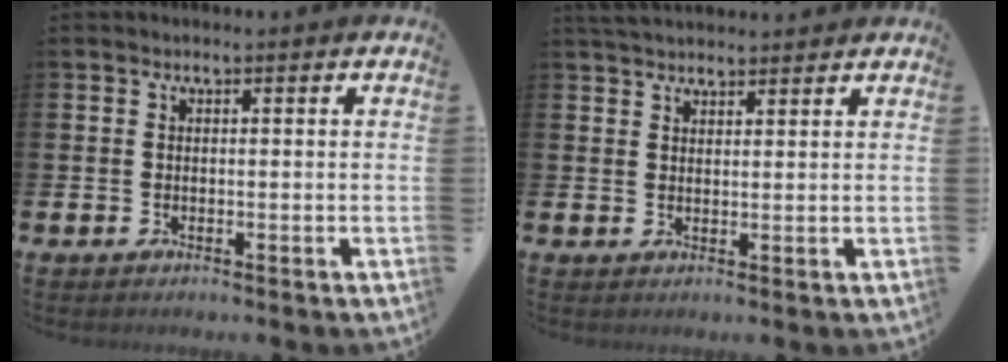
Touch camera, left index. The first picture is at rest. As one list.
[{"total": 3.2, "force": [3.1, 0.6, 0.6], "torque": [-0.016, -0.009, 0.059]}]